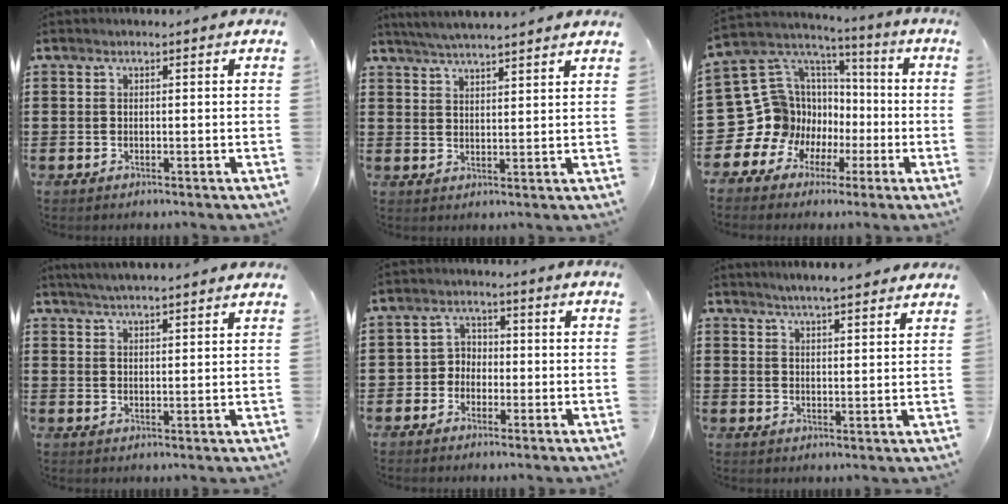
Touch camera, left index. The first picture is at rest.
{"total": 4.1, "force": [3.9, -0.5, 1.2], "torque": [-0.035, -0.013, 0.070]}
{"total": 13.1, "force": [-2.5, 12.6, 2.6], "torque": [-0.119, -0.023, -0.012]}
{"total": 3.3, "force": [3.2, -0.5, 0.7], "torque": [-0.023, -0.008, 0.057]}
{"total": 1.4, "force": [-0.6, 1.2, 0.3], "torque": [-0.010, 0.004, -0.016]}
{"total": 3.7, "force": [3.6, -0.4, 0.7], "torque": [-0.026, -0.013, 0.063]}